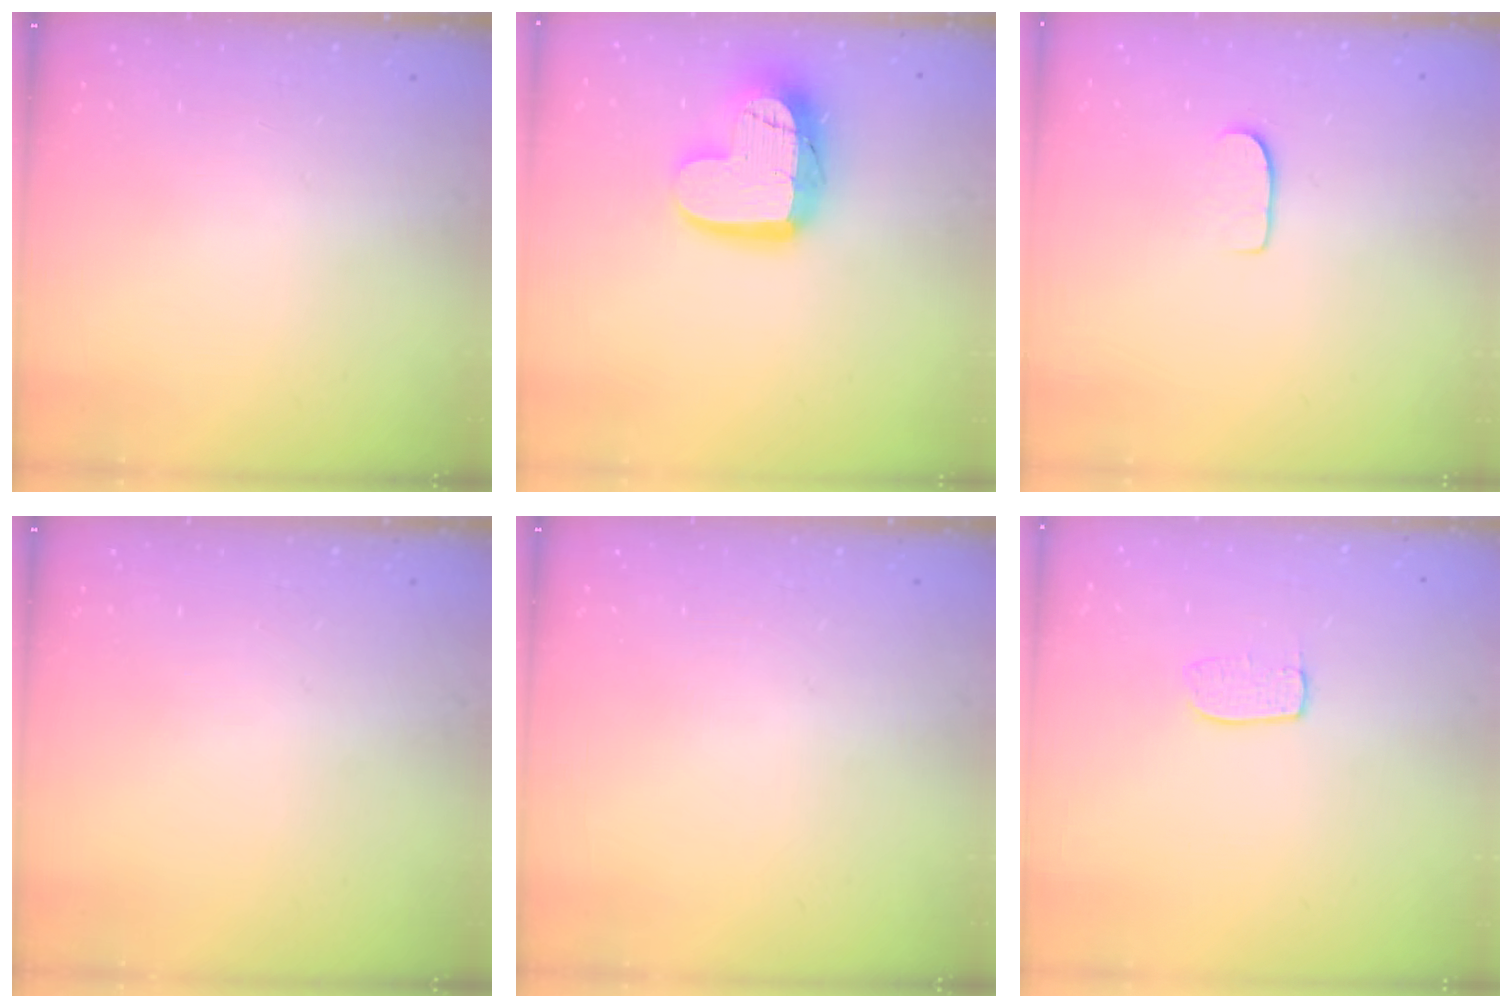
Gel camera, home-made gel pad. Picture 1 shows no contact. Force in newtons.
{"total": 15.1, "press": 15.1, "slide": 1.3}
{"total": 5.5, "press": 5.5, "slide": 0.5}
{"total": 0.0}
{"total": 0.0}
{"total": 5.2, "press": 5.2, "slide": 0.3}